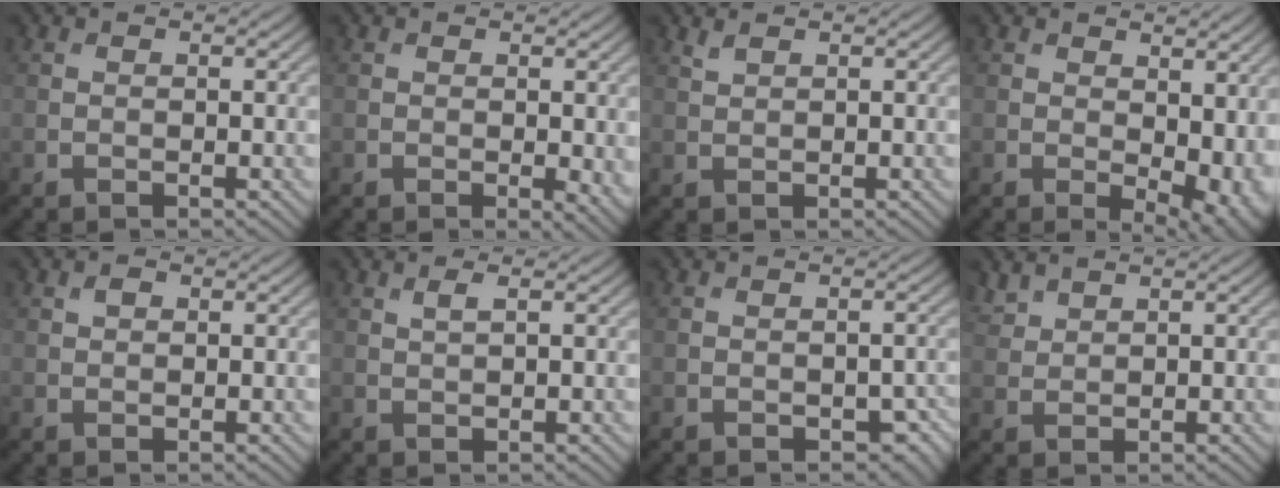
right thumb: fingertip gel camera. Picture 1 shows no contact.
{"total": 2.1, "force": [-0.1, 0.9, 1.9], "torque": [-0.021, -0.008, 0.002]}
{"total": 1.0, "force": [0.9, 0.2, 0.5], "torque": [-0.017, 0.002, 0.021]}
{"total": 7.8, "force": [0.2, 4.4, 6.4], "torque": [-0.082, -0.016, 0.020]}
{"total": 1.0, "force": [0.5, 0.6, 0.6], "torque": [-0.012, 0.001, 0.007]}
{"total": 1.2, "force": [0.7, 0.2, 1.0], "torque": [-0.025, 0.003, 0.015]}
{"total": 3.2, "force": [-1.3, 1.9, 2.1], "torque": [-0.027, -0.013, -0.008]}
{"total": 2.1, "force": [1.8, 0.7, 0.6], "torque": [-0.019, 0.004, 0.046]}